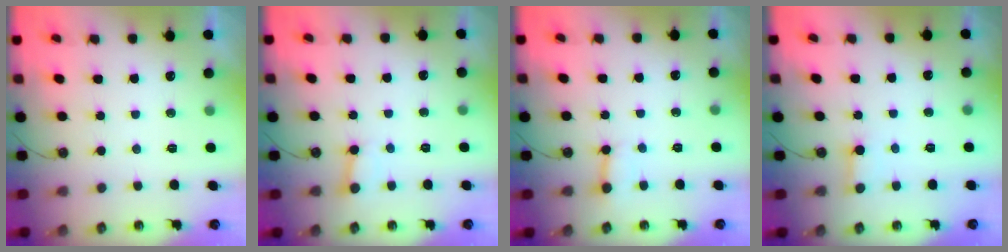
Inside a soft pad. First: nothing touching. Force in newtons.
{"total": 2.3, "press": 2.3, "slide": 0.1}
{"total": 3.0, "press": 2.9, "slide": 0.5}
{"total": 2.8, "press": 2.8, "slide": 0.3}